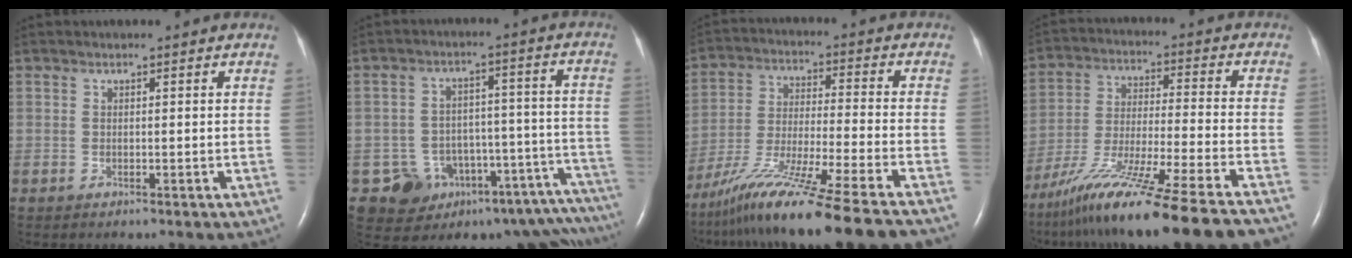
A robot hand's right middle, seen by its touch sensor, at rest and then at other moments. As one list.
[{"total": 16.3, "force": [-12.8, 8.1, 6.2], "torque": [-0.024, 0.076, -0.153]}, {"total": 19.8, "force": [-16.2, -2.2, 11.2], "torque": [-0.202, -0.056, -0.277]}, {"total": 22.2, "force": [-18.1, -1.5, 12.8], "torque": [-0.200, -0.061, -0.303]}]